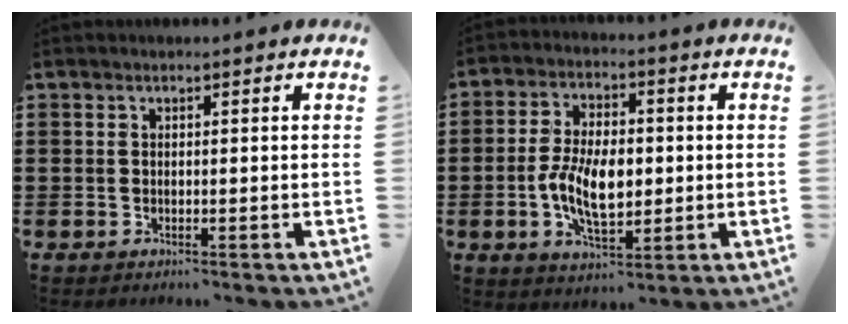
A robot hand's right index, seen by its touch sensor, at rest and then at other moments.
{"total": 8.9, "force": [-1.0, 4.8, 7.5], "torque": [-0.152, 0.003, -0.025]}